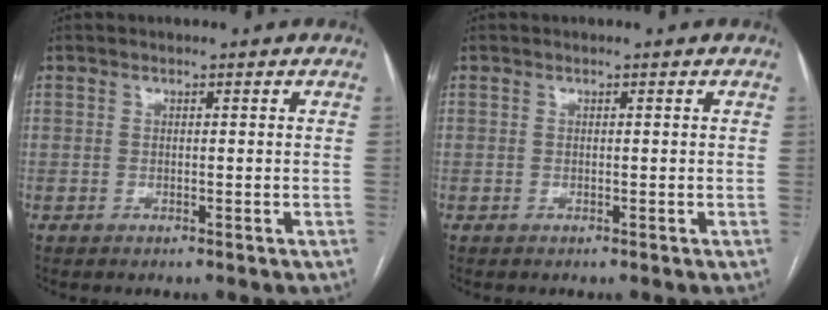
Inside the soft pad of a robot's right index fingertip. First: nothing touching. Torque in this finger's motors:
{"motor_torque": [0.00, 0.00, 0.00, 0.00]}